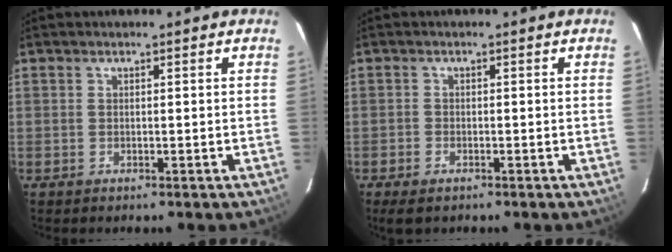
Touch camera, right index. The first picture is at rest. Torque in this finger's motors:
{"motor_torque": [0.24, -0.26, 0.02, 0.03]}